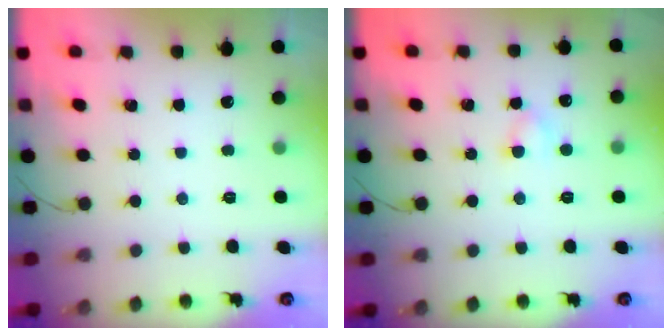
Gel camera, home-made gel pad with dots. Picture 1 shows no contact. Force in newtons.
{"total": 3.2, "press": 2.9, "slide": 1.2}